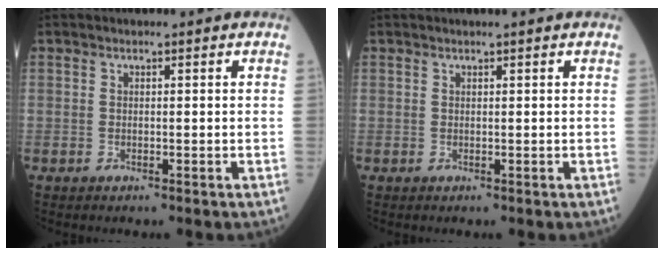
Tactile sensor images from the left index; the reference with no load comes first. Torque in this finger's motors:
{"motor_torque": [-0.22, -0.20, 0.00, 0.00]}